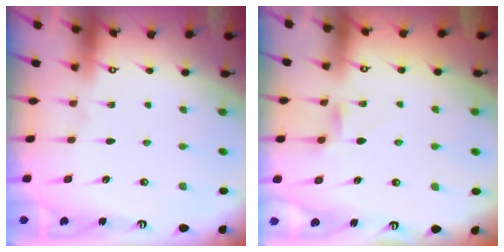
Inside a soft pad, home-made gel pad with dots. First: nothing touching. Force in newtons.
{"total": 4.6, "press": 4.6, "slide": 0.5}